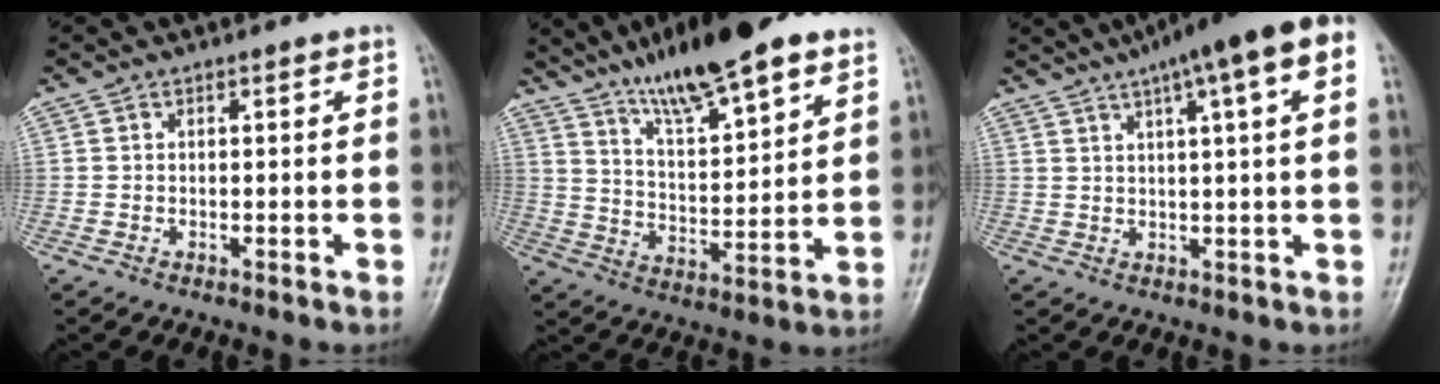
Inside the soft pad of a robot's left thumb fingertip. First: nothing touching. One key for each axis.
{"total": 18.7, "fx": 12.9, "fy": 4.8, "fz": 12.6, "tx": -0.177, "ty": -0.055, "tz": 0.217}
{"total": 15.2, "fx": 7.8, "fy": 2.6, "fz": 12.8, "tx": -0.189, "ty": 0.024, "tz": 0.104}